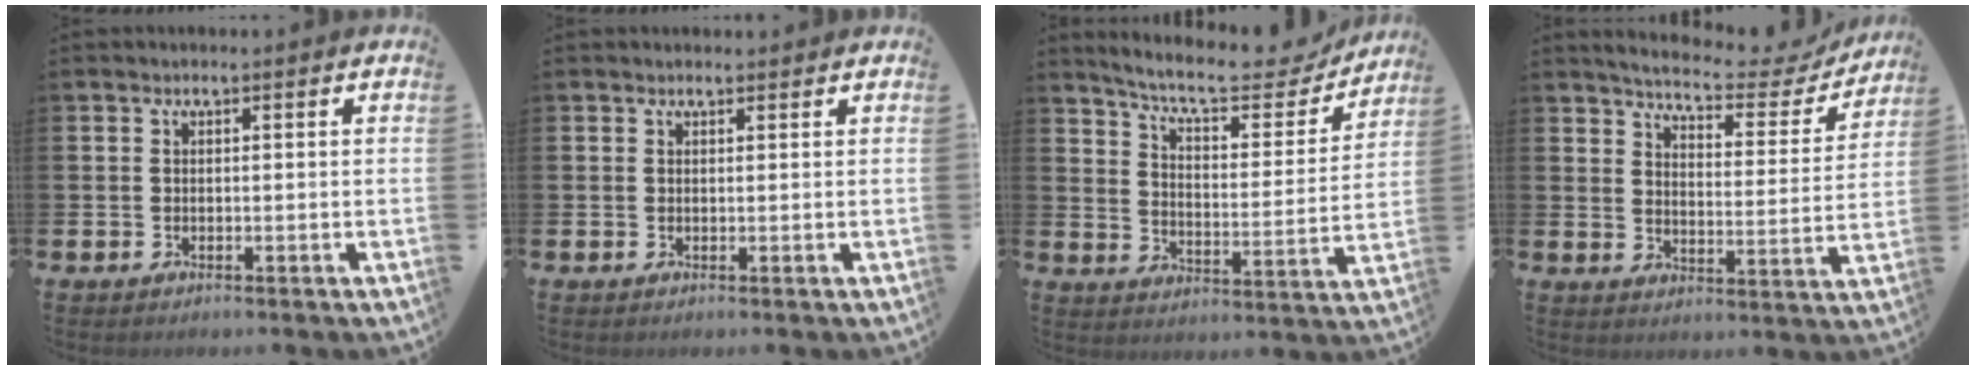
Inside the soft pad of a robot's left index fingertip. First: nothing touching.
{"total": 0.7, "force": [0.7, 0.2, 0.1], "torque": [0.007, -0.002, 0.010]}
{"total": 9.0, "force": [8.2, 1.9, 3.3], "torque": [-0.087, -0.055, 0.138]}
{"total": 5.1, "force": [4.7, 1.0, 1.6], "torque": [-0.052, -0.036, 0.072]}